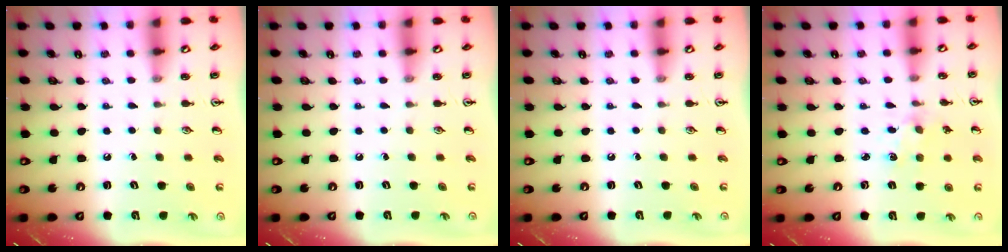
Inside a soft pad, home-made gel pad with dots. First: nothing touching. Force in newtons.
{"total": 0.0}
{"total": 0.0}
{"total": 1.8, "press": 1.8, "slide": 0.4}